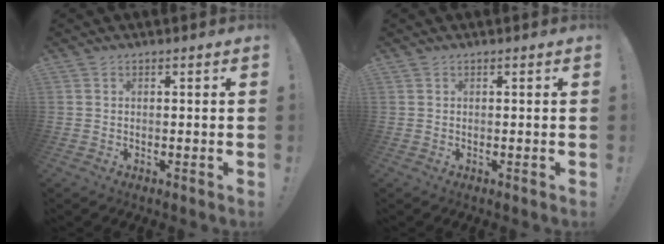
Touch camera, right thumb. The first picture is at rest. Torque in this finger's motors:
{"motor_torque": [-0.06, -0.08, -0.28, 0.21, -0.01]}